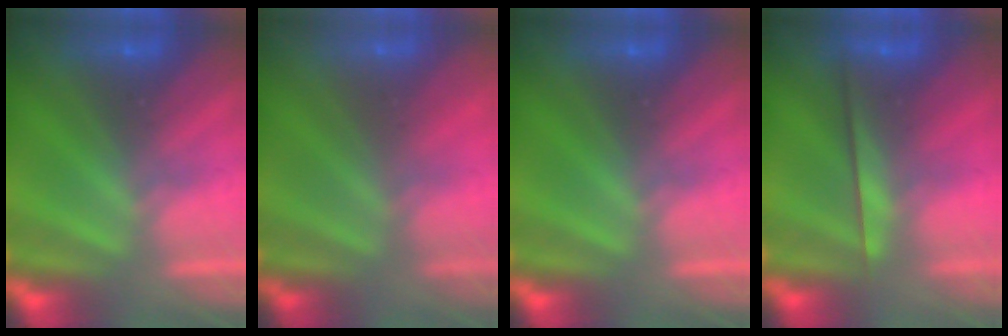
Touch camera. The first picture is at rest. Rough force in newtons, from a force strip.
{"total": 2.9}
{"total": 0.0}
{"total": 2.3}